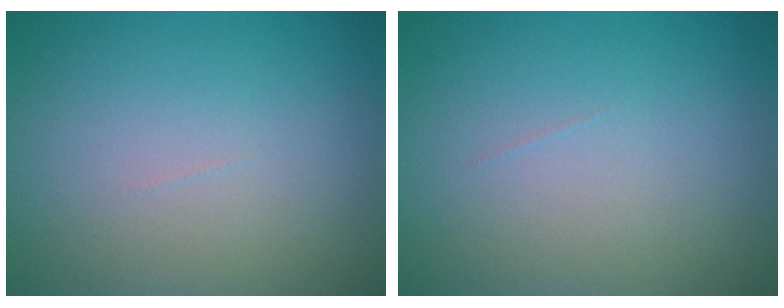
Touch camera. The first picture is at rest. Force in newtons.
{"total": 0.0}